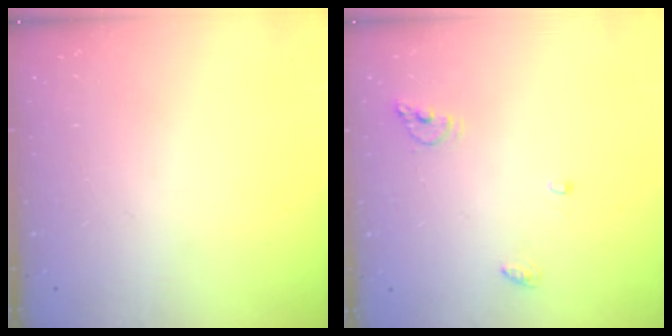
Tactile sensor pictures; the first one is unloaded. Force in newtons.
{"total": 5.7, "press": 5.7, "slide": 0.5}